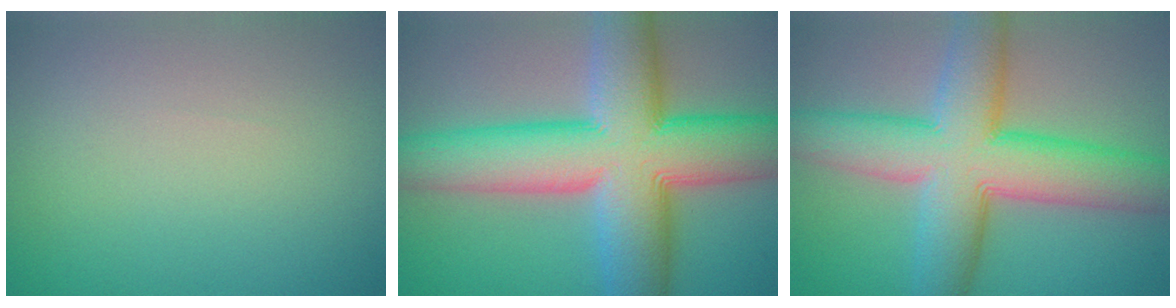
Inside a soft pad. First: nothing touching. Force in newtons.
{"total": 14.2, "press": 14.2, "slide": 0.2}
{"total": 11.2, "press": 11.2, "slide": 0.5}